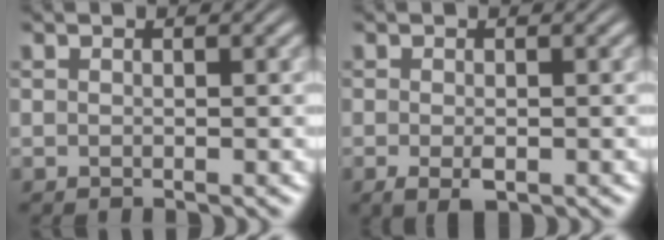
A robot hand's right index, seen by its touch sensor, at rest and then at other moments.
{"total": 2.2, "force": [-1.1, 1.1, 1.5], "torque": [-0.034, -0.012, -0.012]}